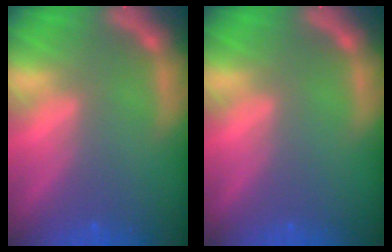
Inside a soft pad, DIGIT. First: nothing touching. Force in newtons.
{"total": 0.0}